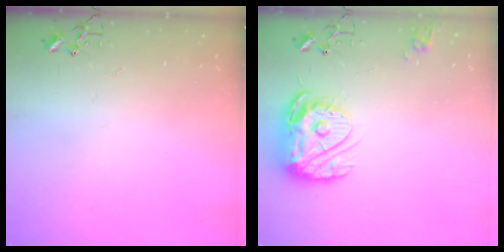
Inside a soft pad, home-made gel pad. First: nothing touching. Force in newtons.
{"total": 15.4, "press": 15.3, "slide": 1.3}